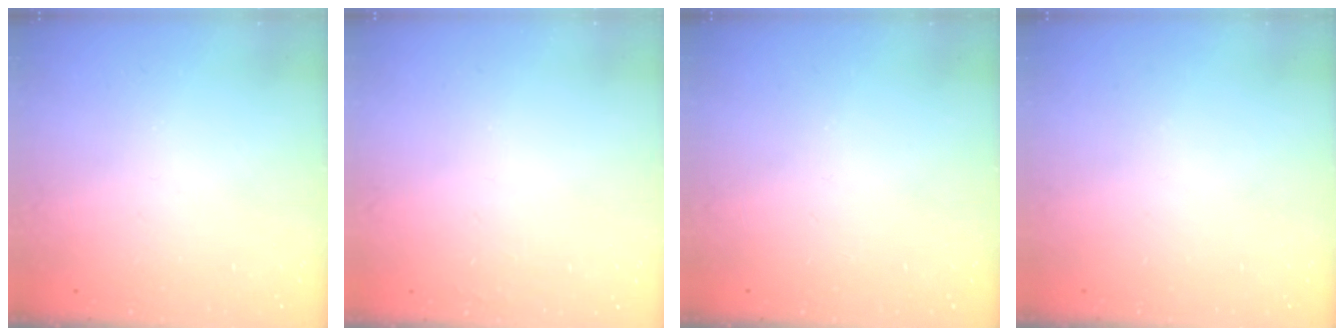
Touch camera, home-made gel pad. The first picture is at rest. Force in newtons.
{"total": 1.5, "press": 1.5, "slide": 0.1}
{"total": 0.0}
{"total": 0.0}